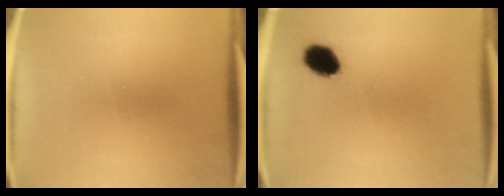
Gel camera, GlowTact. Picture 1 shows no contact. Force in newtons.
{"total": 6.2}